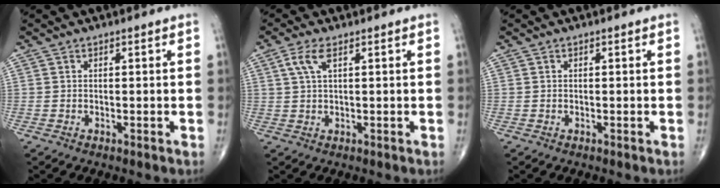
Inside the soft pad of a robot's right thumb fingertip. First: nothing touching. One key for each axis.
{"total": 3.8, "fx": 1.6, "fy": 1.4, "fz": 3.2, "tx": -0.076, "ty": 0.008, "tz": 0.036}
{"total": 0.0}